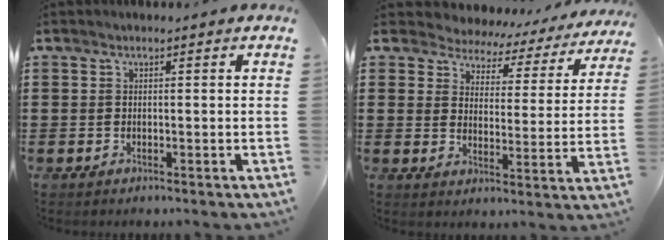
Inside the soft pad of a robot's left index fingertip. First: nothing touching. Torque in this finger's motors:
{"motor_torque": [2.14, 0.00, 0.02, -0.08]}